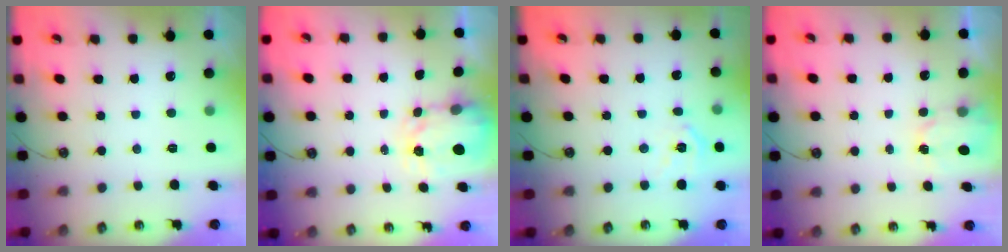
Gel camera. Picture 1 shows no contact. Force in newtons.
{"total": 3.4, "press": 3.3, "slide": 0.5}
{"total": 8.3, "press": 8.3, "slide": 1.1}
{"total": 2.3, "press": 2.3, "slide": 0.4}